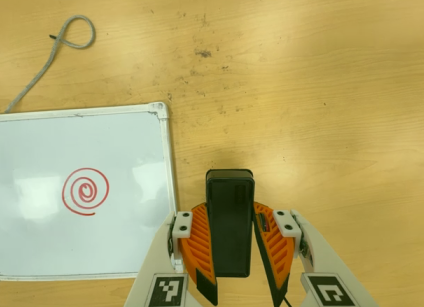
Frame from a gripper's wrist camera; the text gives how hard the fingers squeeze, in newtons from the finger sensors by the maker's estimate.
{"total": 8.6, "left": 7.1, "right": 10.1}